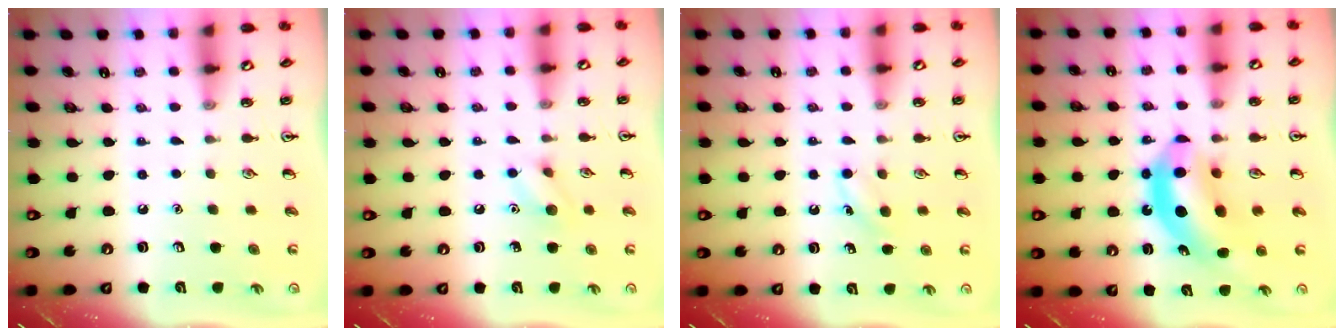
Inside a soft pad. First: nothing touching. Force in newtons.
{"total": 6.6, "press": 6.6, "slide": 0.9}
{"total": 3.8, "press": 3.6, "slide": 1.2}
{"total": 11.1, "press": 10.6, "slide": 3.3}